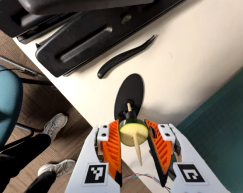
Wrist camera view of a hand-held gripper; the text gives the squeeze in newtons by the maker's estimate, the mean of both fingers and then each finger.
{"total": 11.2, "left": 10.4, "right": 12.0}